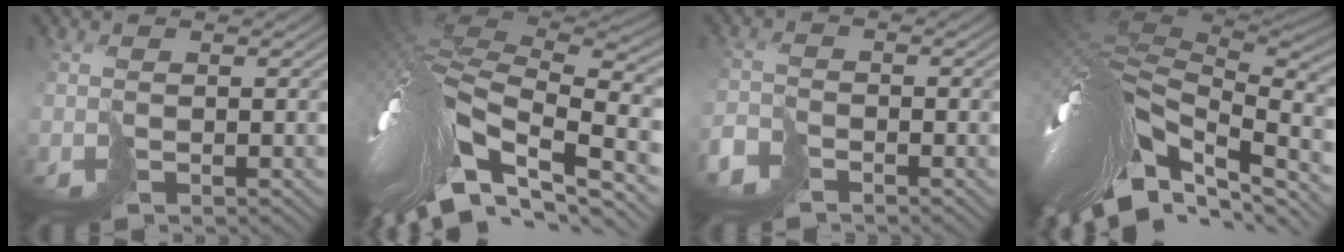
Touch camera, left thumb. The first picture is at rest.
{"total": 15.0, "force": [-3.4, 7.1, 12.7], "torque": [-0.278, -0.020, -0.040]}
{"total": 2.9, "force": [-2.6, 1.2, 0.6], "torque": [-0.018, -0.010, -0.059]}
{"total": 15.5, "force": [-4.3, 8.3, 12.4], "torque": [-0.276, -0.017, -0.069]}